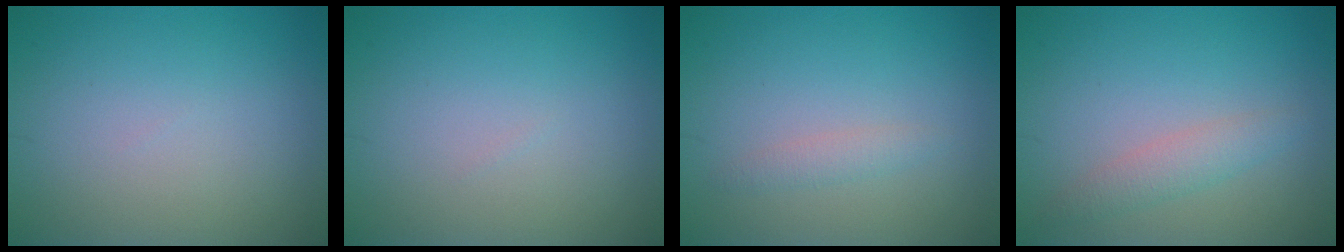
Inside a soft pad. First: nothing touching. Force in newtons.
{"total": 0.0}
{"total": 1.2, "press": 1.2, "slide": 0.0}
{"total": 2.0, "press": 2.0, "slide": 0.1}